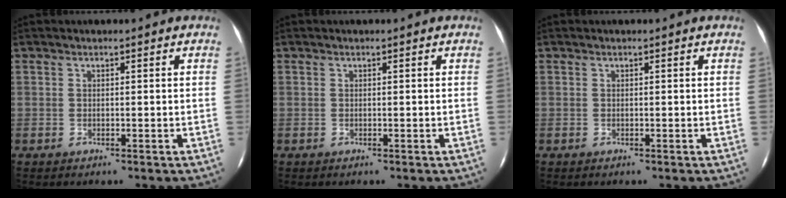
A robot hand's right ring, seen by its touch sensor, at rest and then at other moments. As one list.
[{"total": 0.0}, {"total": 0.0}]